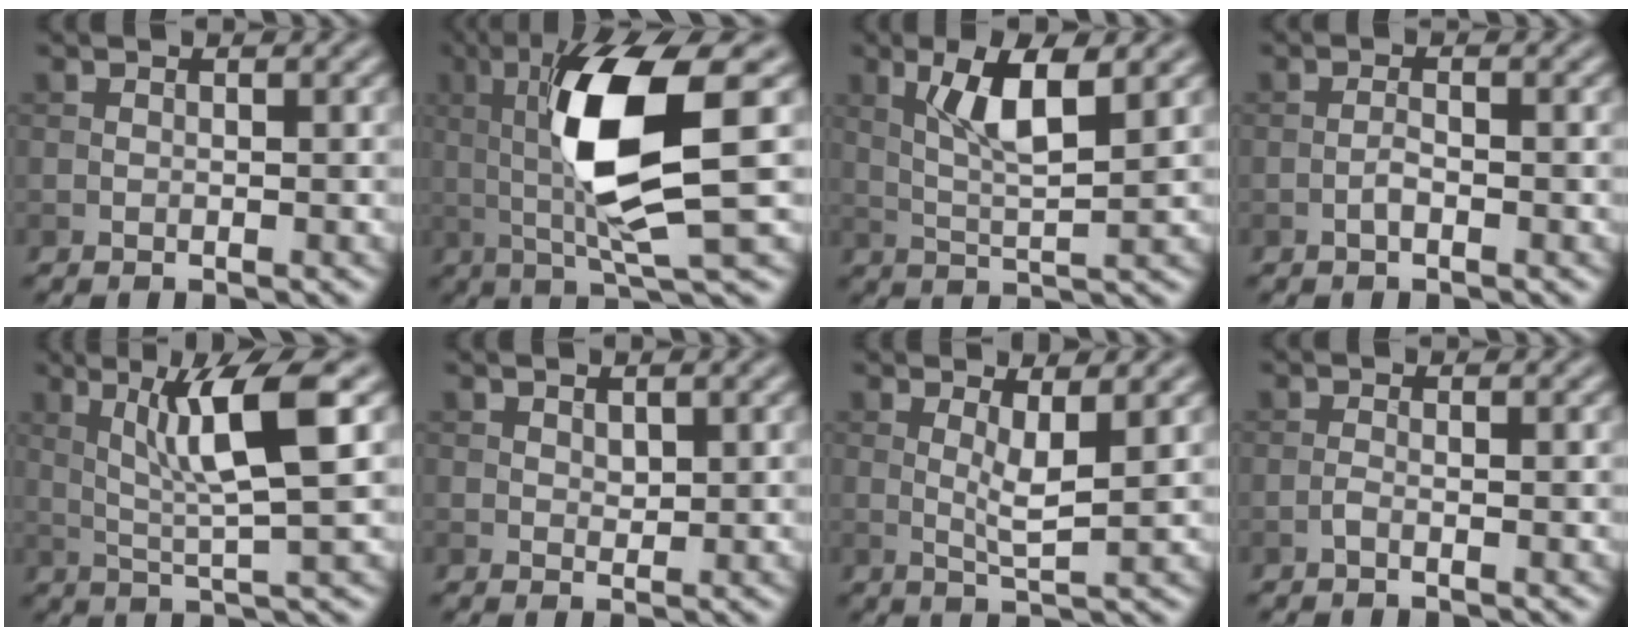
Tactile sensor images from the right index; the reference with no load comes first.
{"total": 10.0, "force": [1.4, 2.1, 9.7], "torque": [-0.175, -0.006, 0.035]}
{"total": 5.4, "force": [1.8, 1.3, 5.0], "torque": [-0.102, 0.000, 0.035]}
{"total": 1.1, "force": [-0.6, 0.3, 0.9], "torque": [-0.018, 0.003, -0.014]}
{"total": 7.1, "force": [2.1, 0.9, 6.7], "torque": [-0.123, 0.004, 0.040]}
{"total": 0.9, "force": [0.5, 0.5, 0.5], "torque": [-0.010, -0.004, 0.012]}
{"total": 2.8, "force": [0.8, 0.4, 2.6], "torque": [-0.047, -0.008, 0.017]}
{"total": 0.8, "force": [-0.5, 0.1, 0.6], "torque": [-0.013, 0.001, -0.012]}